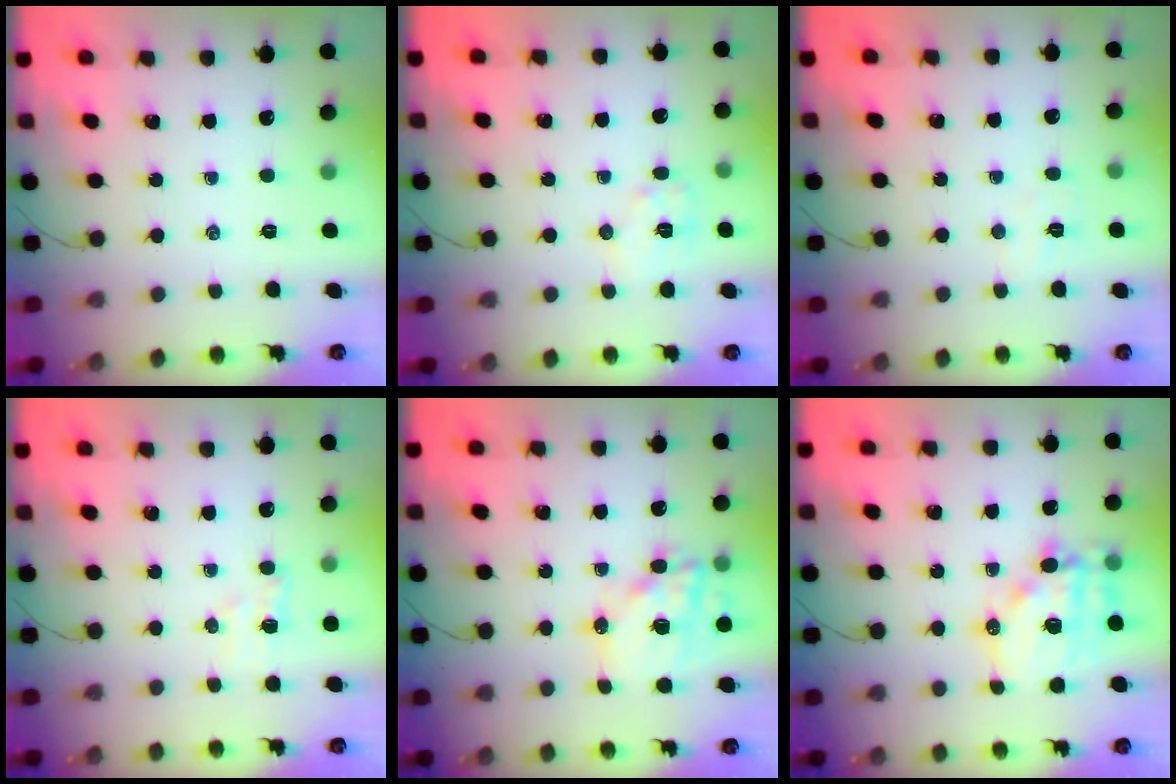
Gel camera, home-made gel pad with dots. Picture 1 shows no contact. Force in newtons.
{"total": 7.1, "press": 7.1, "slide": 0.5}
{"total": 3.2, "press": 3.1, "slide": 0.8}
{"total": 4.3, "press": 4.1, "slide": 1.2}
{"total": 16.0, "press": 15.5, "slide": 3.7}
{"total": 15.6, "press": 15.2, "slide": 3.8}